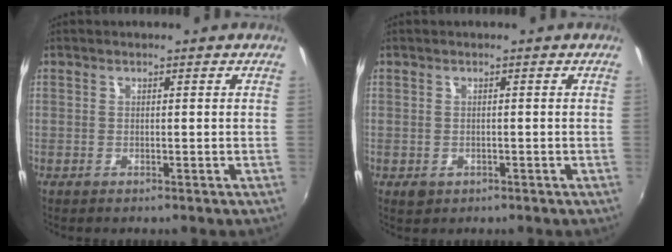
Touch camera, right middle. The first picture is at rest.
{"total": 1.8, "force": [-0.7, 1.4, 0.8], "torque": [-0.014, -0.004, -0.010]}